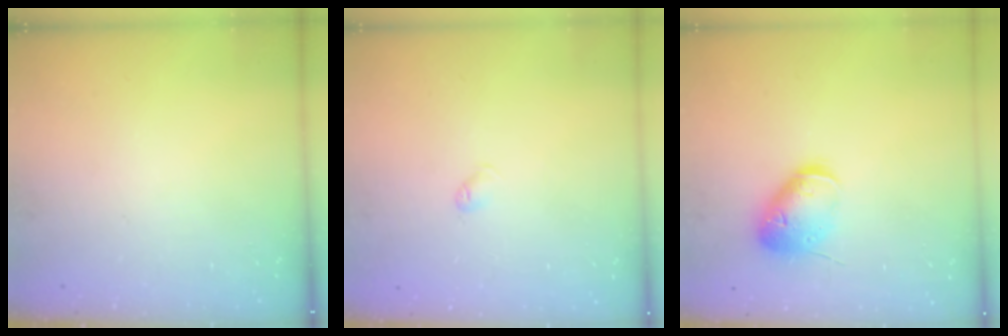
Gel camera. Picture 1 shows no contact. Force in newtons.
{"total": 2.9, "press": 2.8, "slide": 0.5}
{"total": 13.7, "press": 13.5, "slide": 2.1}